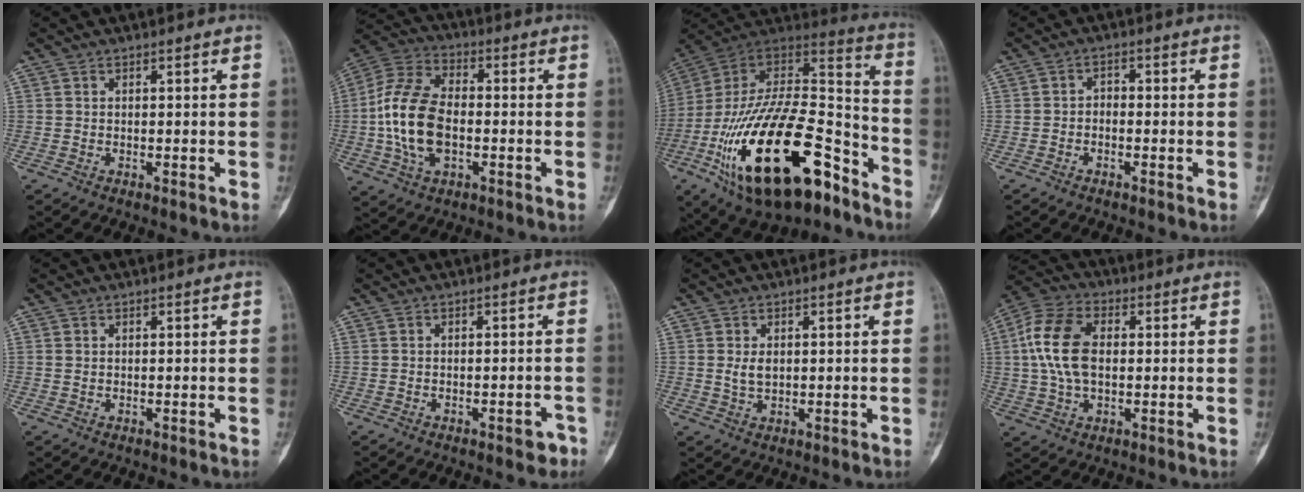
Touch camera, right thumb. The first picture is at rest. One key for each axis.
{"total": 15.0, "fx": -1.9, "fy": 8.9, "fz": 11.9, "tx": -0.238, "ty": 0.023, "tz": -0.038}
{"total": 34.2, "fx": -16.3, "fy": 15.3, "fz": 25.9, "tx": -0.484, "ty": 0.053, "tz": -0.266}
{"total": 1.7, "fx": -0.7, "fy": 1.2, "fz": 0.9, "tx": -0.005, "ty": 0.015, "tz": -0.019}
{"total": 0.6, "fx": 0.2, "fy": 0.4, "fz": 0.3, "tx": -0.003, "ty": 0.001, "tz": 0.005}
{"total": 2.6, "fx": -1.6, "fy": 1.2, "fz": 1.7, "tx": -0.007, "ty": 0.013, "tz": -0.019}
{"total": 2.8, "fx": 0.4, "fy": 1.8, "fz": 2.0, "tx": -0.034, "ty": -0.005, "tz": 0.012}
{"total": 12.6, "fx": 1.3, "fy": 7.8, "fz": 9.9, "tx": -0.197, "ty": 0.021, "tz": 0.020}